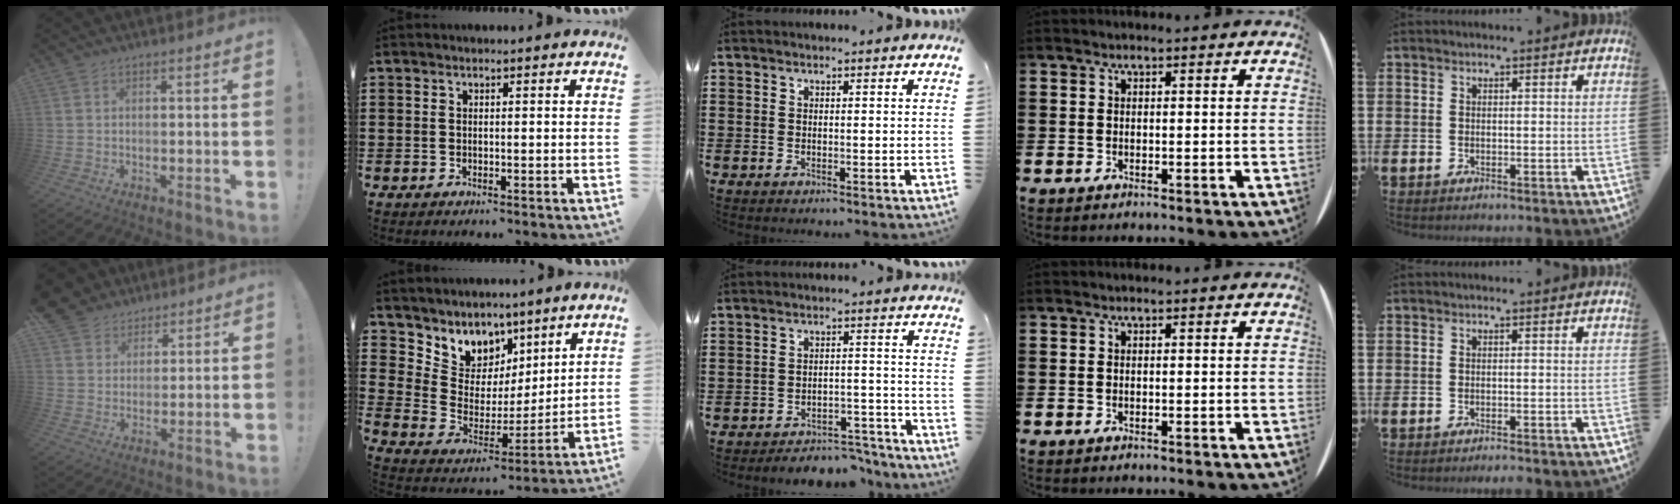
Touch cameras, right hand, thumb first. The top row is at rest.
{"thumb": {"total": 7.1, "force": [4.9, 5.1, 0.3], "torque": [-0.011, -0.038, 0.099]}, "index": {"total": 7.2, "force": [5.4, 4.7, -1.1], "torque": [-0.038, -0.060, 0.100]}, "middle": {"total": 4.3, "force": [-4.3, 0.6, 0.4], "torque": [-0.010, 0.009, -0.090]}, "little": {"total": 0.7, "force": [-0.7, 0.0, 0.2], "torque": [-0.004, -0.003, -0.013]}}